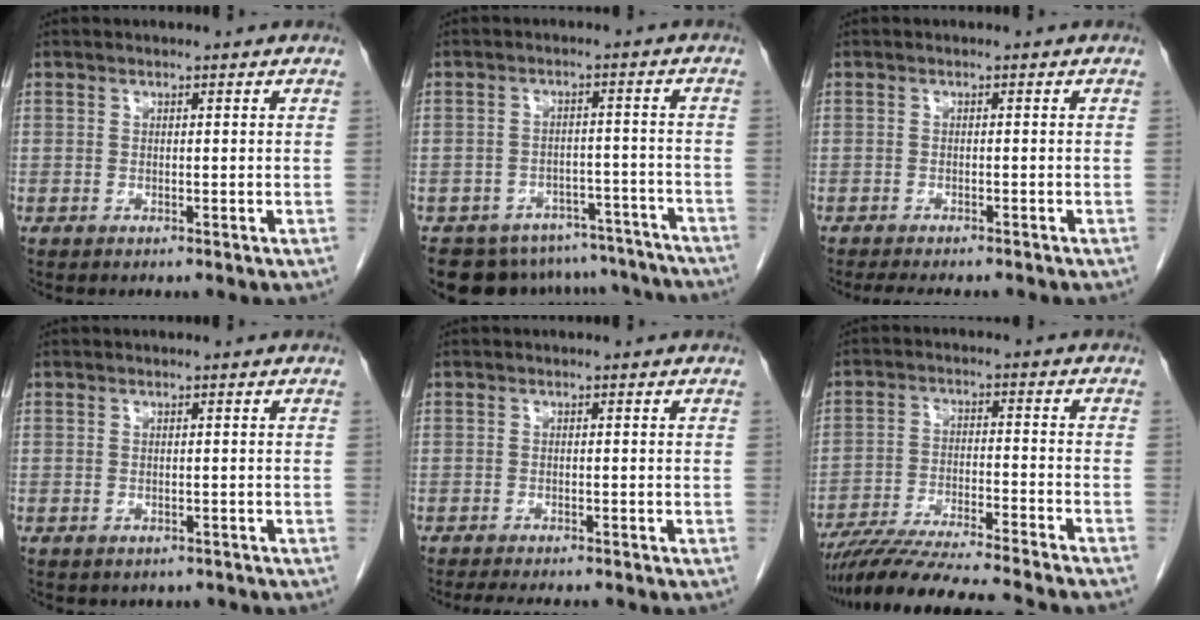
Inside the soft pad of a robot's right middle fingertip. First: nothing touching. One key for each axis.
{"total": 15.8, "fx": -14.3, "fy": 6.3, "fz": 2.6, "tx": -0.037, "ty": 0.023, "tz": -0.169}
{"total": 7.1, "fx": -6.2, "fy": 1.6, "fz": 3.1, "tx": -0.039, "ty": -0.007, "tz": -0.083}
{"total": 2.4, "fx": -1.9, "fy": 1.4, "fz": 0.3, "tx": -0.006, "ty": 0.003, "tz": -0.023}
{"total": 7.0, "fx": -6.2, "fy": 1.2, "fz": 3.2, "tx": -0.040, "ty": -0.009, "tz": -0.086}
{"total": 17.2, "fx": -15.4, "fy": -0.6, "fz": 7.6, "tx": -0.124, "ty": -0.034, "tz": -0.245}